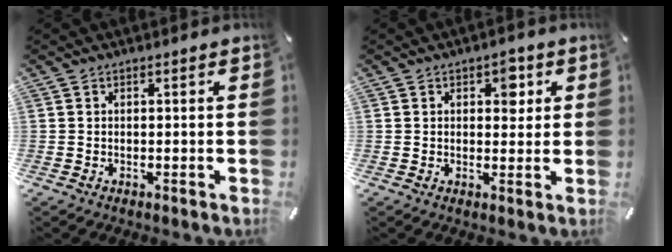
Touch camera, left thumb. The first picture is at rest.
{"total": 4.6, "force": [1.5, 3.0, 3.1], "torque": [-0.020, -0.012, 0.014]}